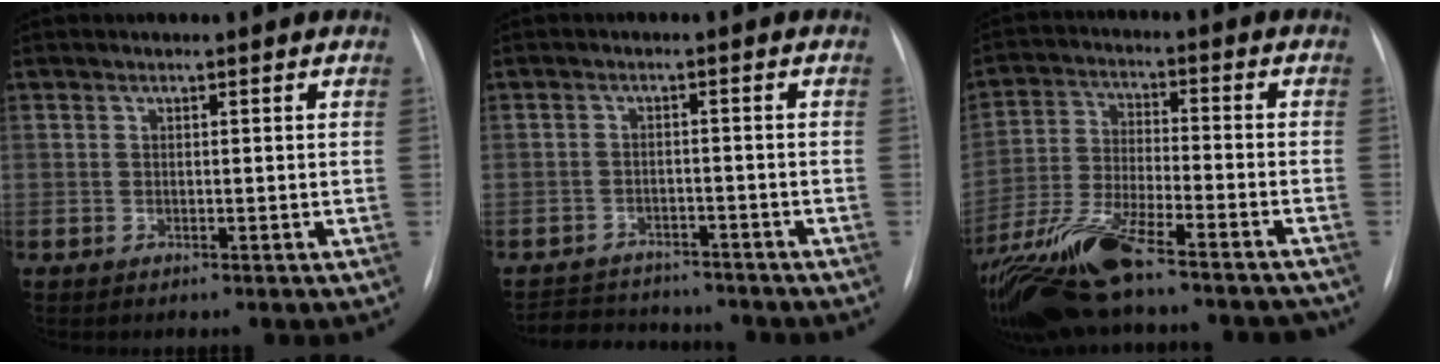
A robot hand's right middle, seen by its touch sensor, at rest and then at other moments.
{"total": 9.2, "force": [-8.5, 2.9, 1.9], "torque": [-0.034, 0.007, -0.115]}
{"total": 20.1, "force": [-16.5, 3.6, 11.0], "torque": [-0.231, -0.016, -0.280]}